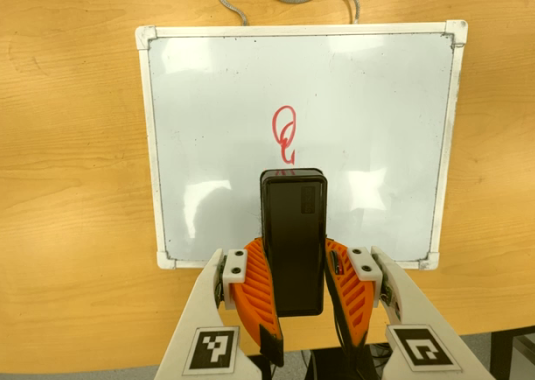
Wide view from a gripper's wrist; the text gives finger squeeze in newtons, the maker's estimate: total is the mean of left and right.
{"total": 9.5, "left": 7.7, "right": 11.2}